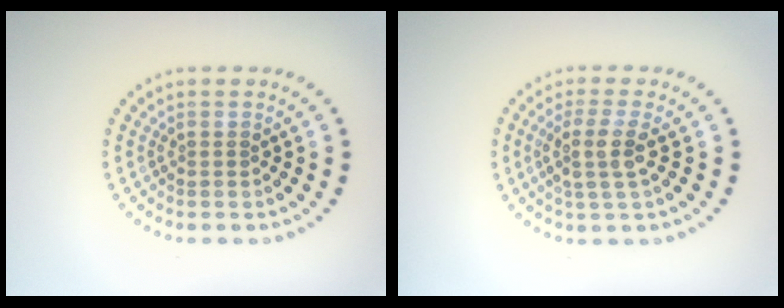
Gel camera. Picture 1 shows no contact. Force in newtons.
{"total": 3.1, "press": 2.4, "slide": 1.9}